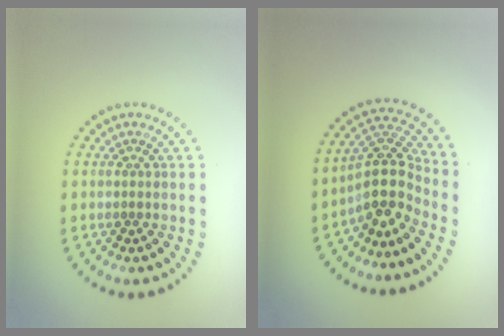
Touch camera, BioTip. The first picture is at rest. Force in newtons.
{"total": 4.5, "press": 3.4, "slide": 3.0}